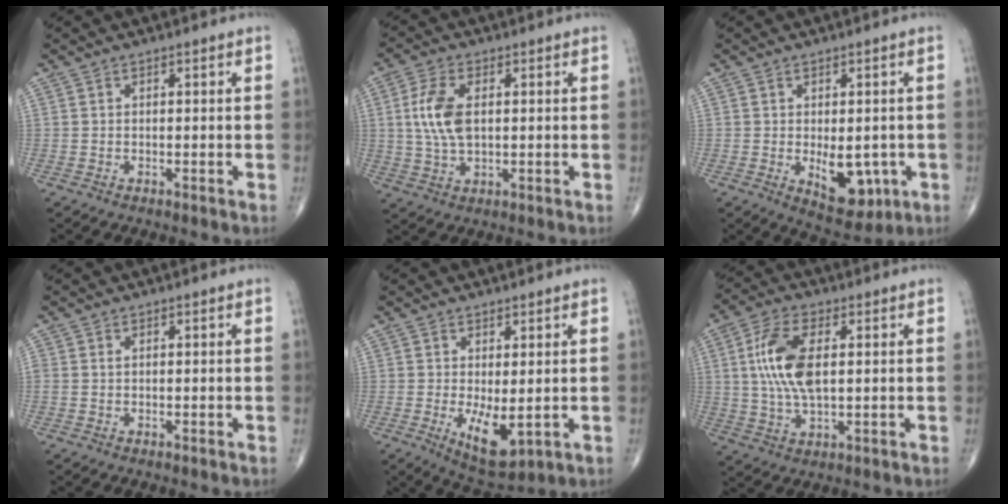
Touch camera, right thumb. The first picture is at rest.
{"total": 8.3, "force": [1.2, 4.4, 6.9], "torque": [-0.150, -0.001, 0.025]}
{"total": 8.8, "force": [-1.8, 4.7, 7.2], "torque": [-0.074, -0.011, -0.011]}
{"total": 0.6, "force": [0.1, 0.5, 0.4], "torque": [-0.012, 0.003, 0.004]}
{"total": 7.2, "force": [-0.9, 3.0, 6.5], "torque": [-0.099, -0.021, 0.000]}
{"total": 11.4, "force": [1.8, 5.3, 9.9], "torque": [-0.207, 0.001, 0.035]}